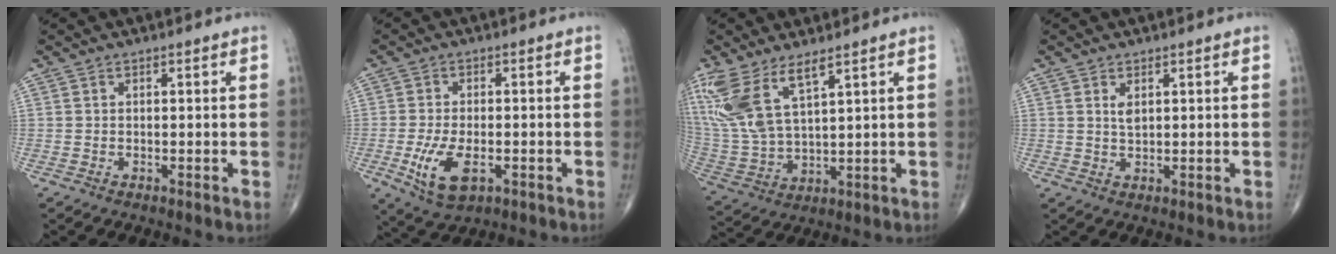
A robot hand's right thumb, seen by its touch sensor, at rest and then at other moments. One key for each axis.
{"total": 8.2, "fx": -2.5, "fy": 4.1, "fz": 6.7, "tx": -0.133, "ty": -0.004, "tz": -0.036}
{"total": 13.4, "fx": 7.7, "fy": 4.8, "fz": 9.9, "tx": -0.227, "ty": -0.028, "tz": 0.172}
{"total": 2.0, "fx": 0.9, "fy": 0.9, "fz": 1.6, "tx": -0.027, "ty": -0.007, "tz": 0.021}